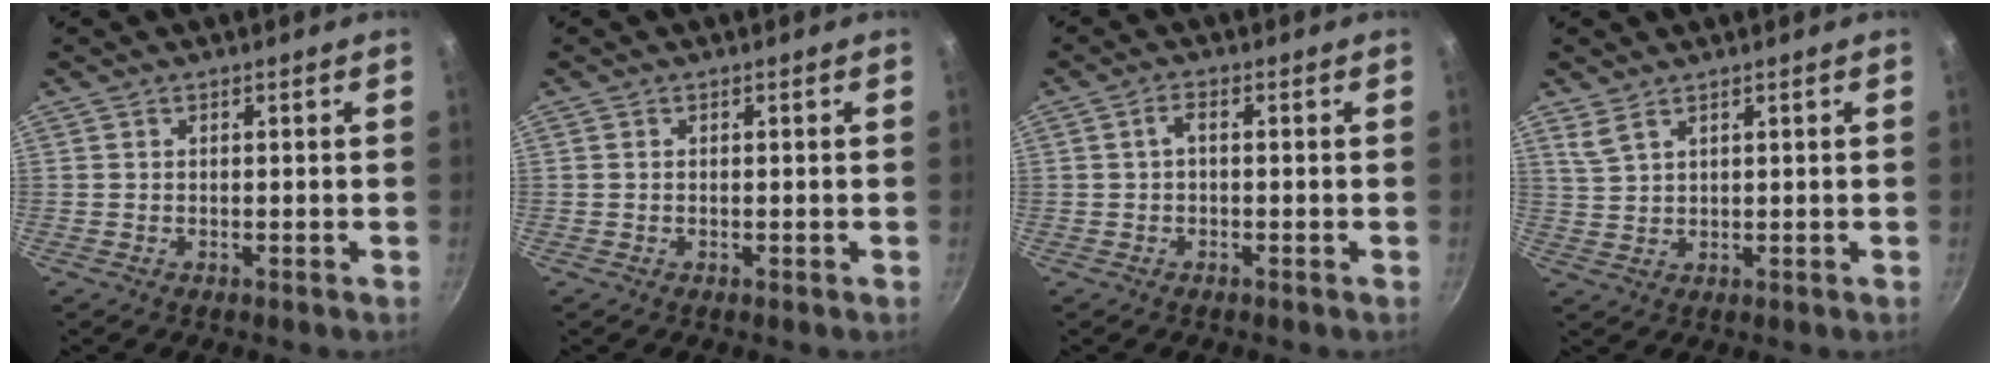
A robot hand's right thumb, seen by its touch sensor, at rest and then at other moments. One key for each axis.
{"total": 0.0}
{"total": 2.0, "fx": -0.2, "fy": 0.7, "fz": 1.8, "tx": -0.045, "ty": 0.011, "tz": -0.006}
{"total": 3.1, "fx": 2.2, "fy": 1.2, "fz": 1.8, "tx": -0.038, "ty": -0.010, "tz": 0.050}